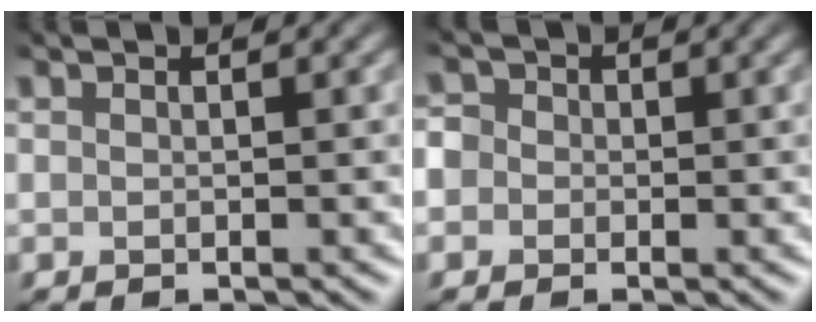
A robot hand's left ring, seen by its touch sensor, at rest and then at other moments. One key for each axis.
{"total": 2.9, "fx": -2.1, "fy": 0.1, "fz": -2.0, "tx": 0.017, "ty": -0.016, "tz": -0.025}